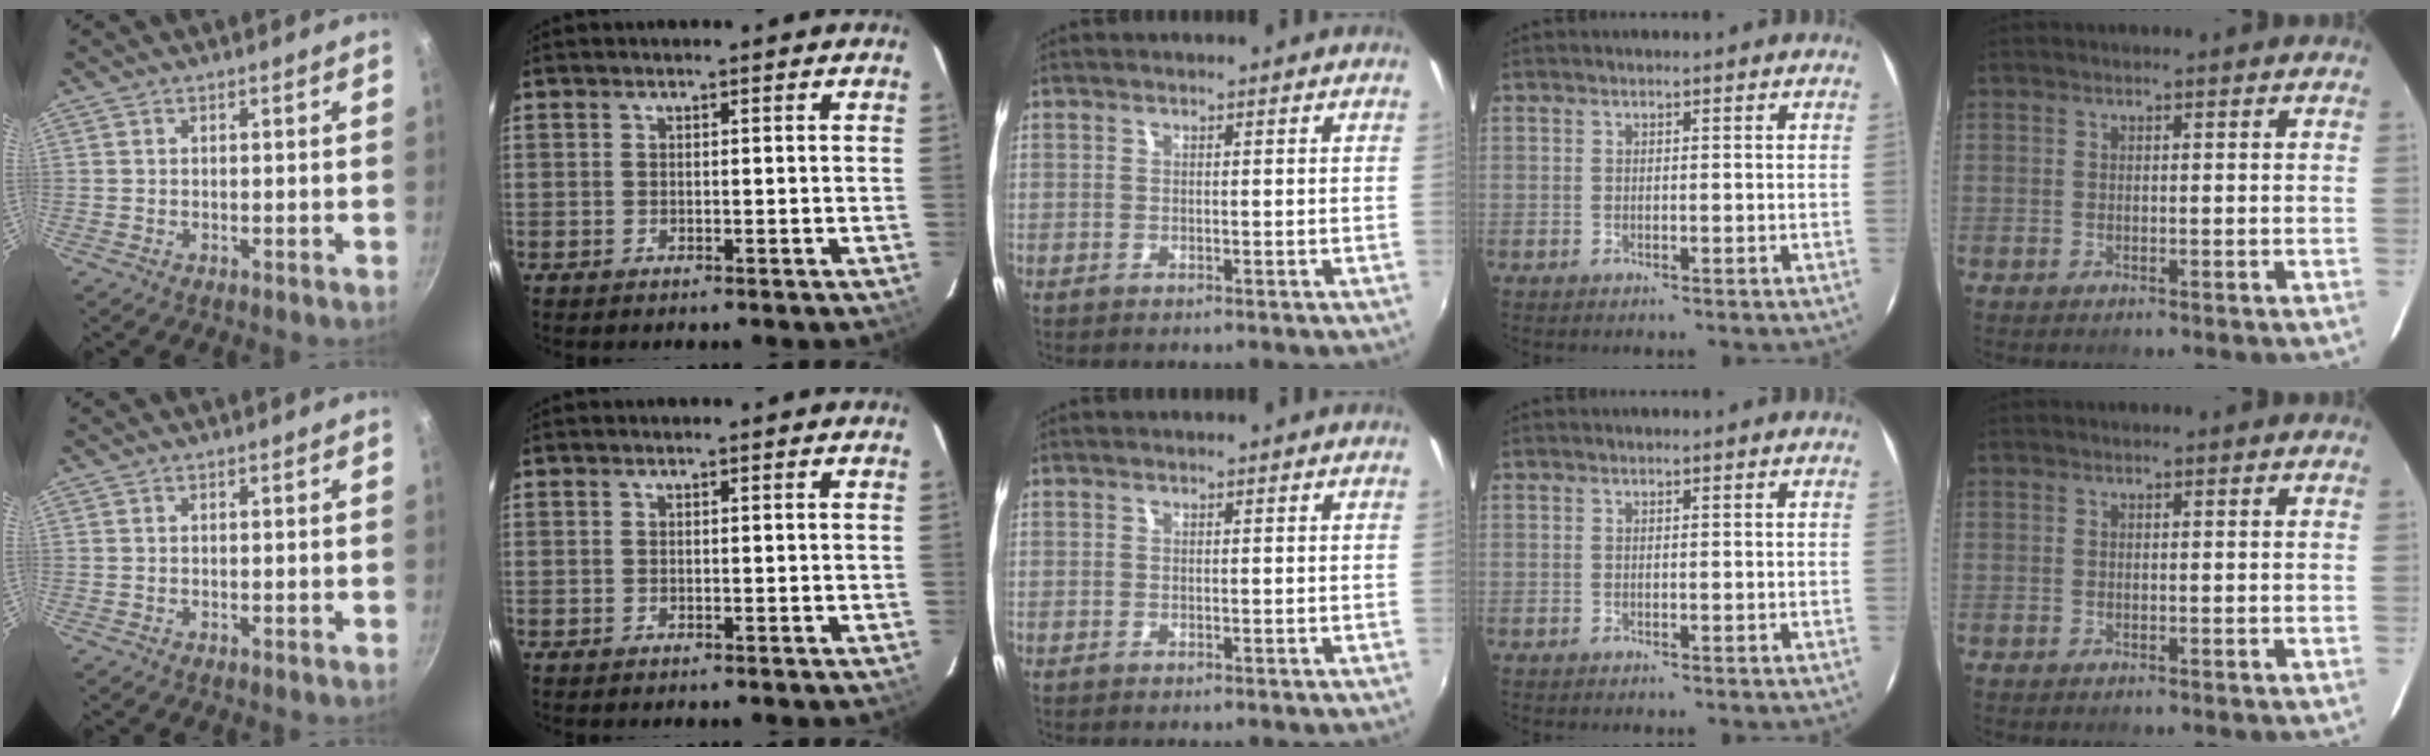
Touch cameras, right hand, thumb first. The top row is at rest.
{}